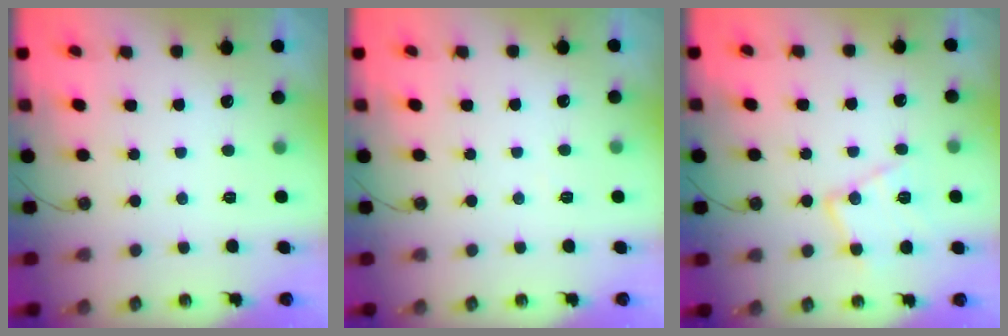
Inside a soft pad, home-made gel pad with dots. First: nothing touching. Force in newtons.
{"total": 2.1, "press": 2.1, "slide": 0.5}
{"total": 13.1, "press": 13.1, "slide": 0.8}